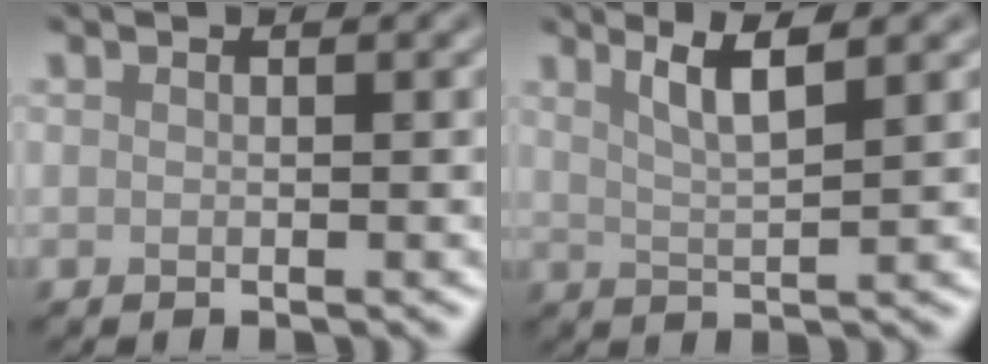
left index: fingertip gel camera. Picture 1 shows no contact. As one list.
[{"total": 3.3, "force": [1.8, 0.4, 2.8], "torque": [-0.050, 0.000, 0.037]}]